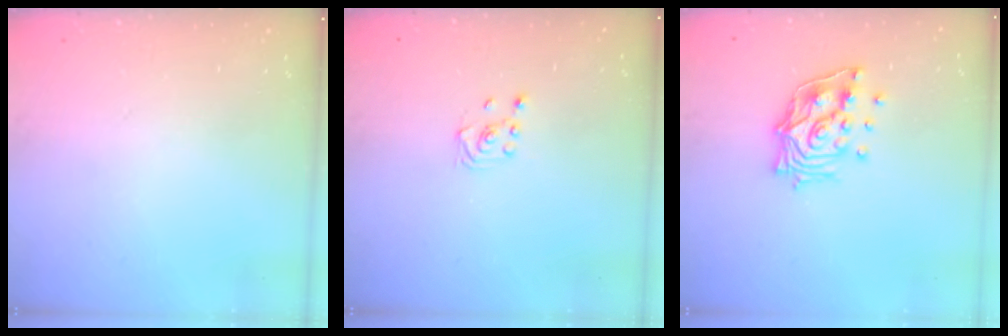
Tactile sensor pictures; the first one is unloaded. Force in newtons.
{"total": 2.0, "press": 1.8, "slide": 0.8}
{"total": 14.2, "press": 14.1, "slide": 2.0}